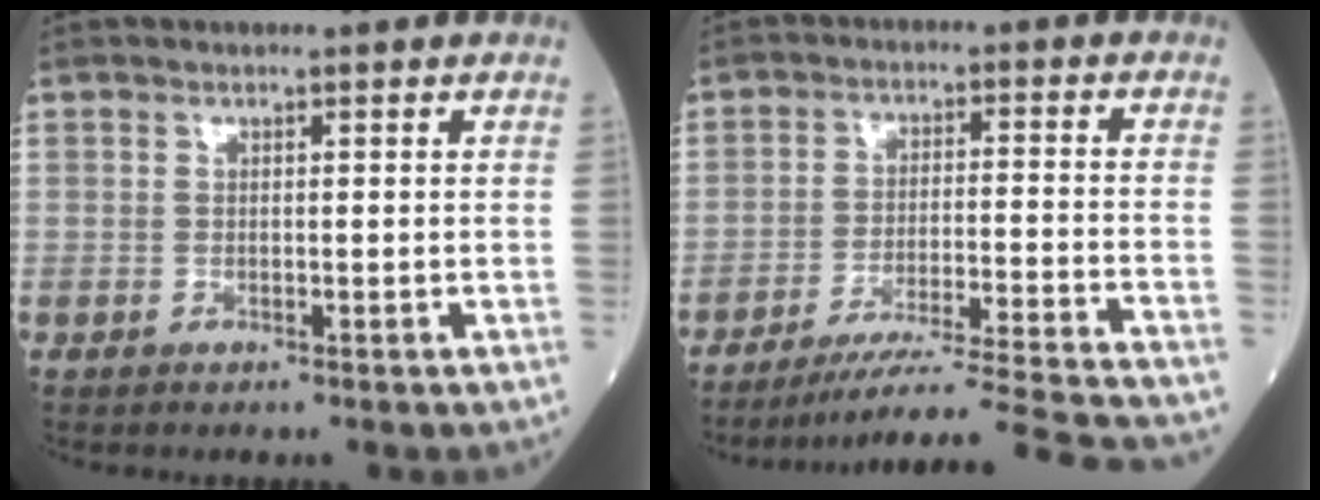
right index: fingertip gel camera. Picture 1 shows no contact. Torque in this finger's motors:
{"motor_torque": [-0.24, -0.36, 0.33, 0.08]}